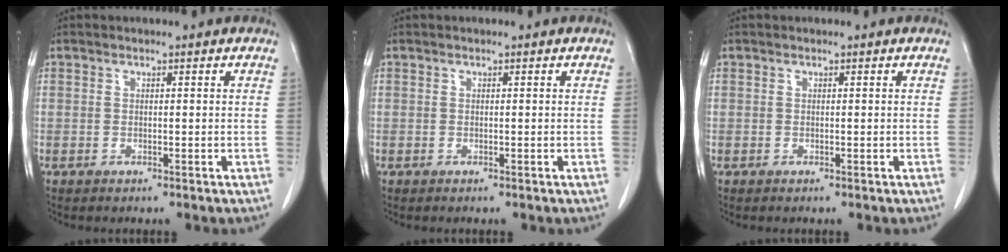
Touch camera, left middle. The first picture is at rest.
{"total": 0.0}
{"total": 0.0}